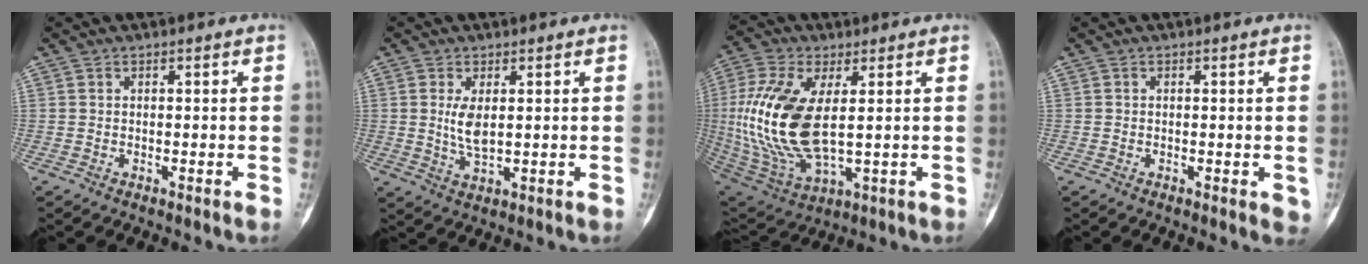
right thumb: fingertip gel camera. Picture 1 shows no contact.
{"total": 4.4, "force": [0.8, 1.8, 3.9], "torque": [-0.077, -0.013, 0.023]}
{"total": 18.9, "force": [1.4, 8.9, 16.7], "torque": [-0.363, -0.014, 0.040]}
{"total": 1.8, "force": [-0.3, 0.8, 1.6], "torque": [-0.011, -0.002, -0.004]}